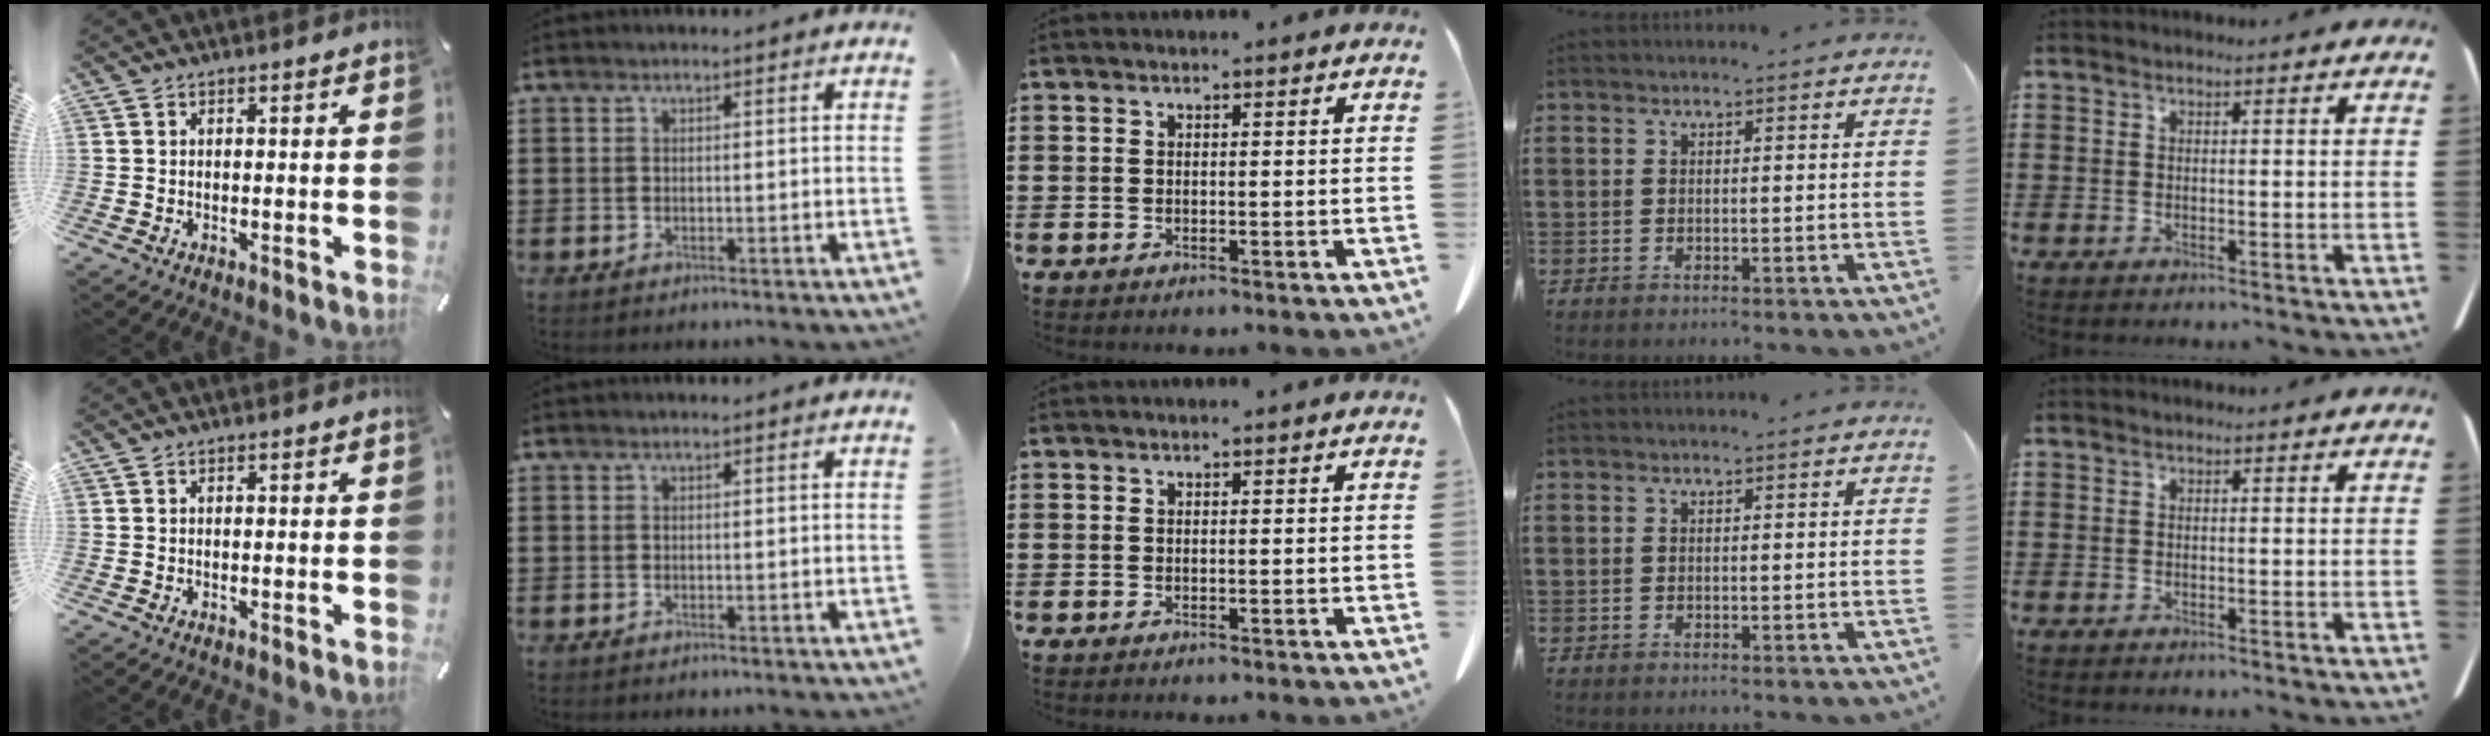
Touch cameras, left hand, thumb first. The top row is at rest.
{}